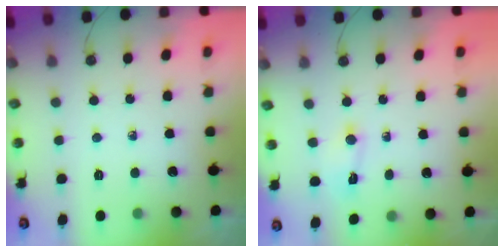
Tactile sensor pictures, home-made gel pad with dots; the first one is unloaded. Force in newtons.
{"total": 2.9, "press": 2.9, "slide": 0.4}